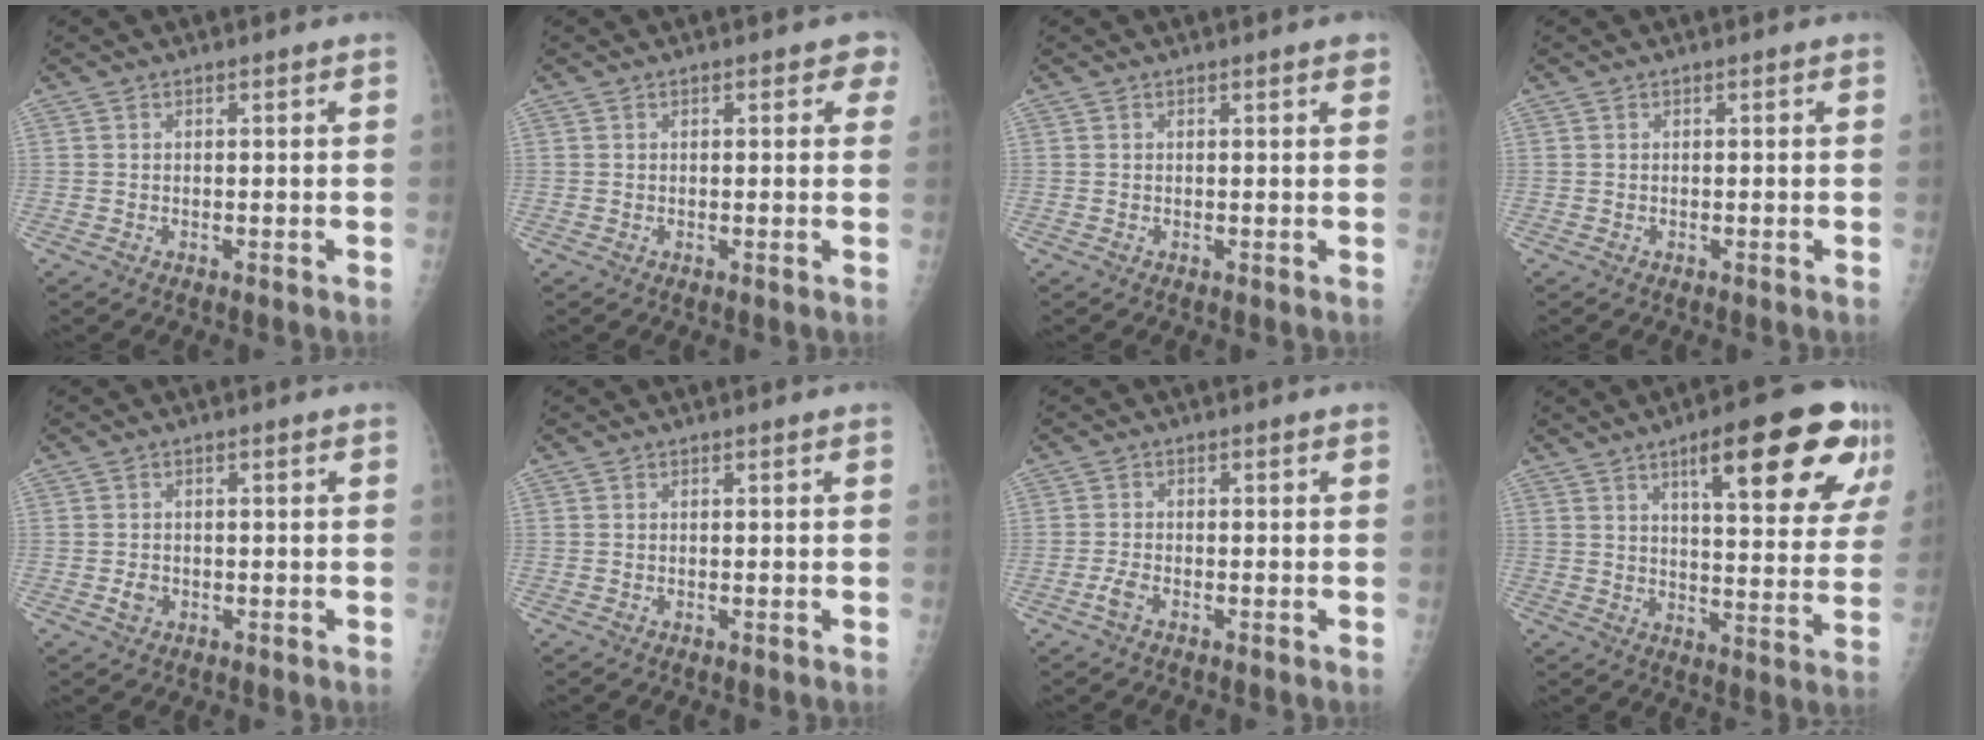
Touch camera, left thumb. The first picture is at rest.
{"total": 2.8, "force": [1.3, 1.5, 2.0], "torque": [-0.002, 0.001, 0.008]}
{"total": 1.1, "force": [0.7, 0.2, 0.8], "torque": [-0.011, -0.002, 0.006]}
{"total": 0.0}
{"total": 1.8, "force": [-0.7, 1.5, 0.8], "torque": [-0.006, 0.002, -0.009]}
{"total": 0.0}
{"total": 2.0, "force": [-1.3, 0.7, 1.3], "torque": [-0.034, 0.004, -0.028]}
{"total": 21.0, "force": [10.8, 5.4, 17.2], "torque": [-0.205, -0.030, 0.150]}